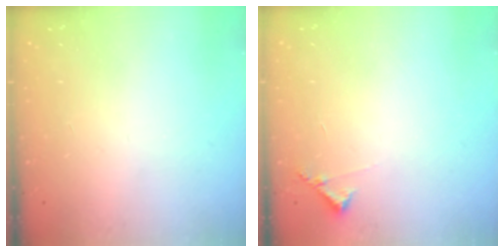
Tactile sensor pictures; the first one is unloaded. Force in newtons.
{"total": 6.4, "press": 6.4, "slide": 0.5}